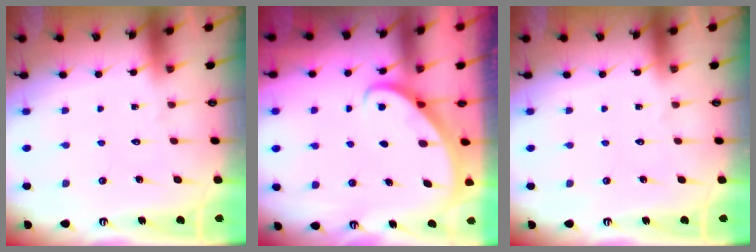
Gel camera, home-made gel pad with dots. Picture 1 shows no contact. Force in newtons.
{"total": 2.7, "press": 2.7, "slide": 0.2}
{"total": 0.0}